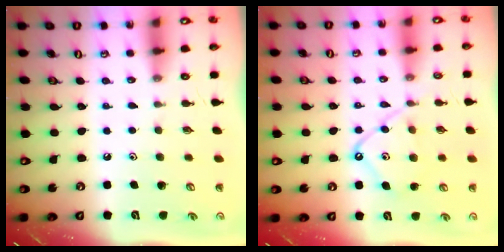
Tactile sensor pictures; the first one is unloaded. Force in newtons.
{"total": 11.3, "press": 11.3, "slide": 1.1}